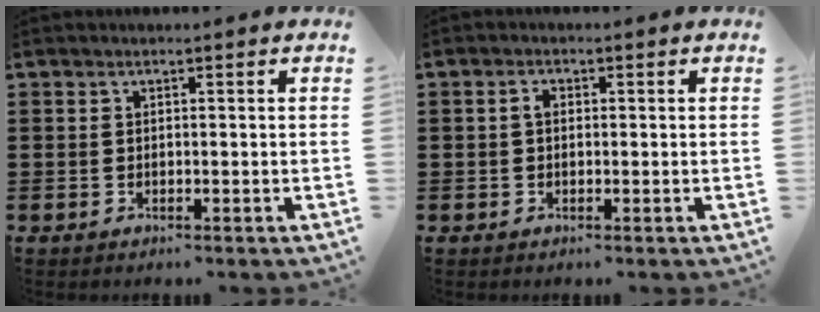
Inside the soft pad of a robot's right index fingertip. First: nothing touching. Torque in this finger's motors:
{"motor_torque": [0.35, -0.28, 0.13, 0.05]}